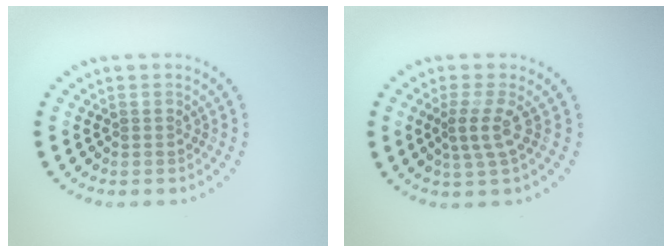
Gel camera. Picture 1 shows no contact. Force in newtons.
{"total": 2.4, "press": 1.7, "slide": 1.7}